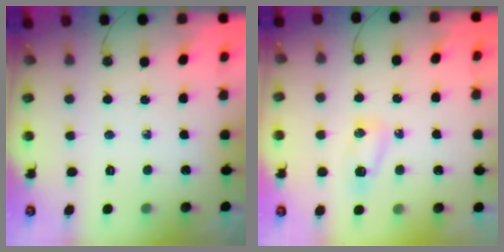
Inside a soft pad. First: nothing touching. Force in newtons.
{"total": 6.4, "press": 6.2, "slide": 1.3}